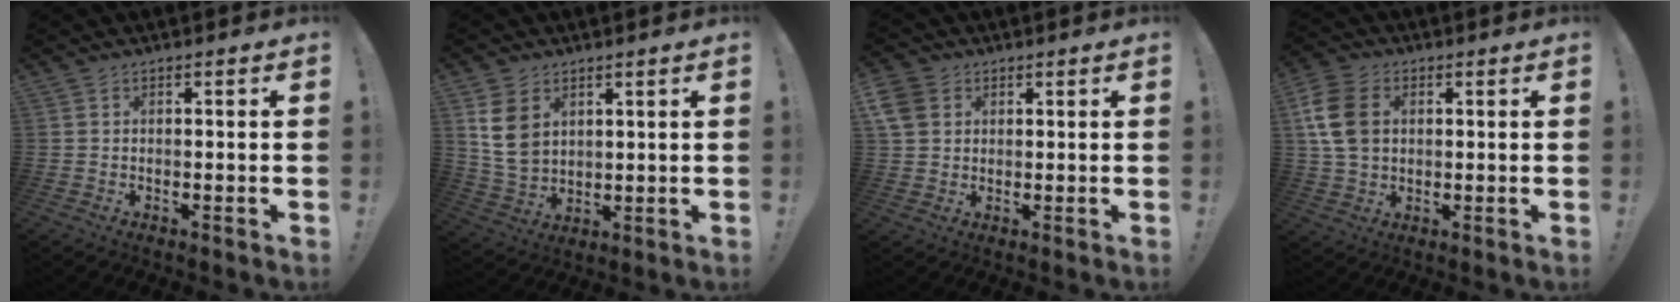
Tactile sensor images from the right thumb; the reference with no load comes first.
{"total": 10.2, "force": [4.2, 7.7, 5.2], "torque": [-0.098, -0.013, 0.085]}
{"total": 7.6, "force": [2.9, 6.5, 2.8], "torque": [-0.051, -0.010, 0.060]}
{"total": 12.6, "force": [2.5, 9.4, 8.0], "torque": [-0.155, 0.006, 0.052]}